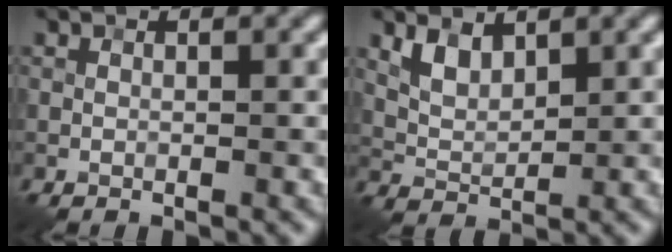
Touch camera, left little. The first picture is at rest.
{"total": 2.7, "force": [1.6, 1.4, 1.6], "torque": [-0.037, -0.003, 0.035]}